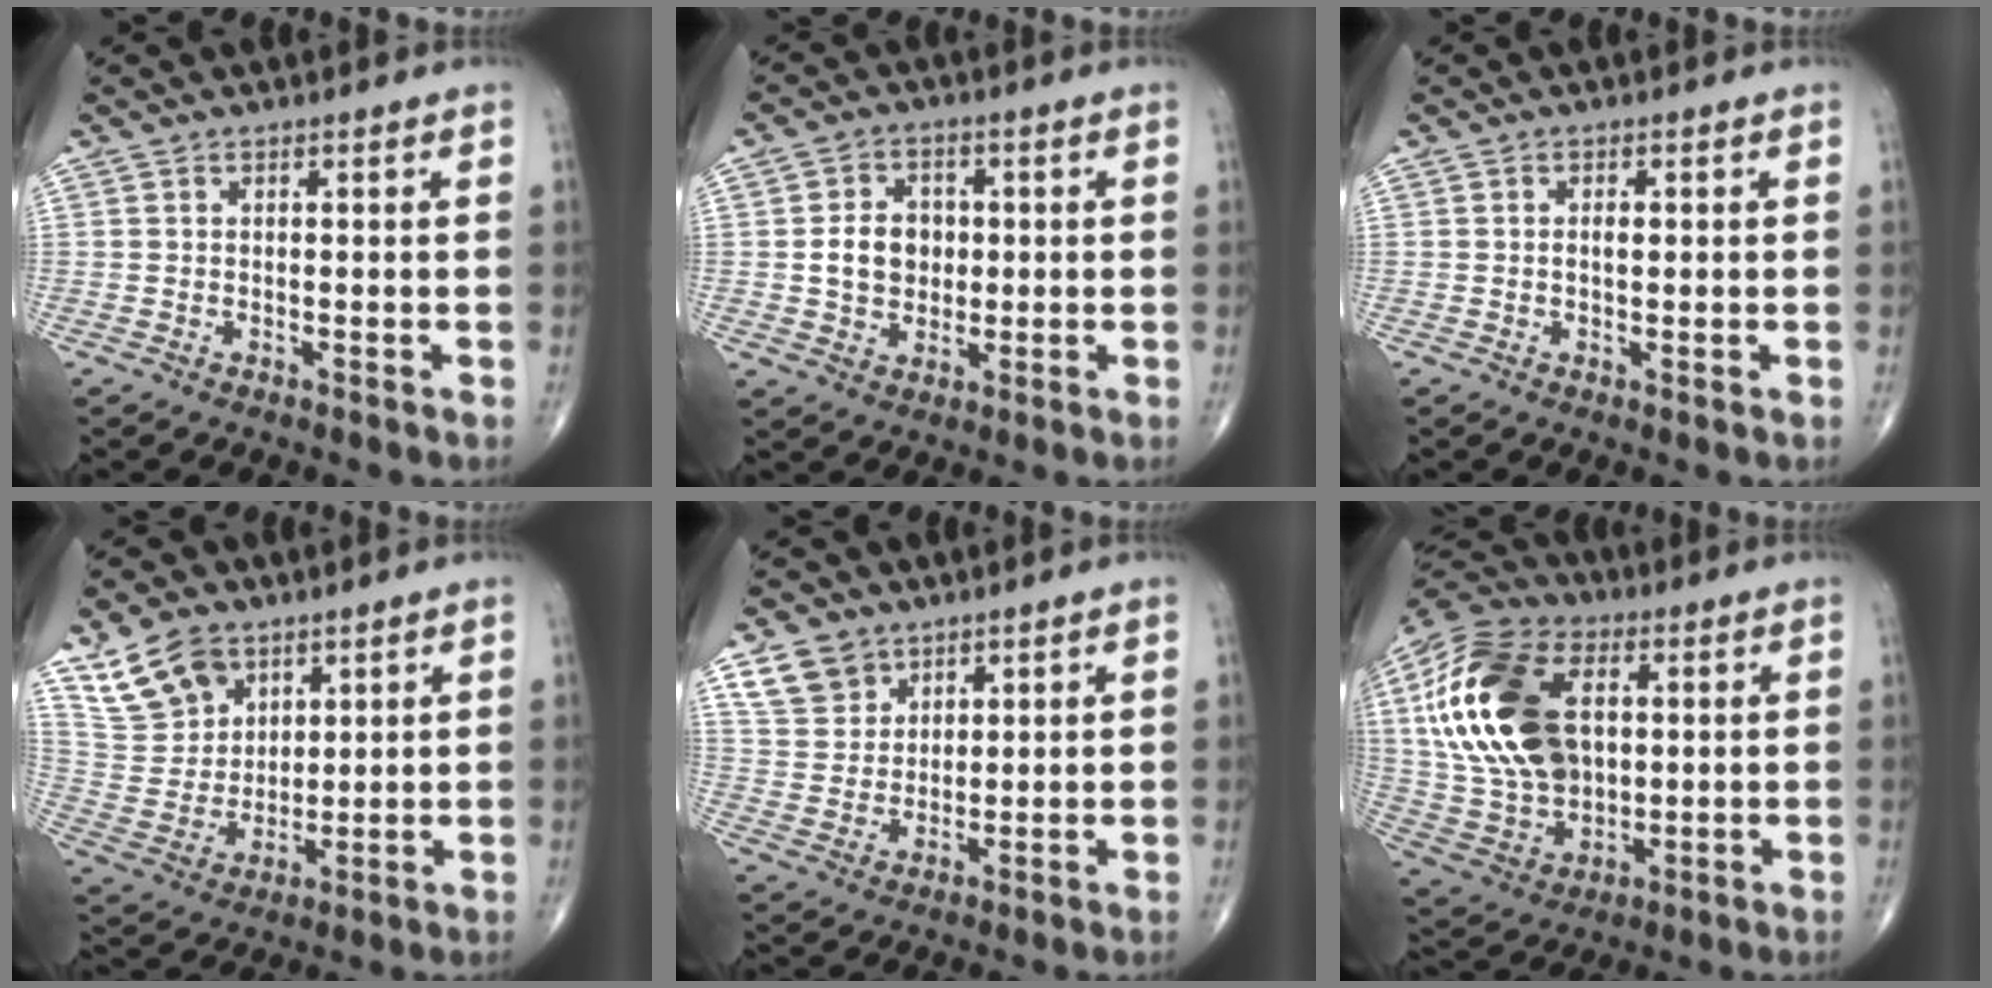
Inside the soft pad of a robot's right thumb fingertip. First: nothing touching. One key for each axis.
{"total": 7.3, "fx": 0.2, "fy": 5.9, "fz": 4.3, "tx": -0.048, "ty": 0.004, "tz": 0.003}
{"total": 1.6, "fx": 0.1, "fy": 0.8, "fz": 1.4, "tx": -0.024, "ty": 0.000, "tz": 0.000}
{"total": 11.3, "fx": 7.1, "fy": 7.4, "fz": 4.6, "tx": -0.069, "ty": -0.030, "tz": 0.148}
{"total": 7.1, "fx": 4.6, "fy": 5.1, "fz": 2.1, "tx": -0.018, "ty": -0.023, "tz": 0.095}
{"total": 24.7, "fx": 4.8, "fy": 15.6, "fz": 18.6, "tx": -0.367, "ty": -0.005, "tz": 0.087}